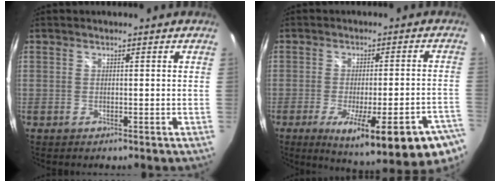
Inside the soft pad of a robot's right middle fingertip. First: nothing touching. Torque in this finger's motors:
{"motor_torque": [1.72, -0.42, 0.37, 0.19]}